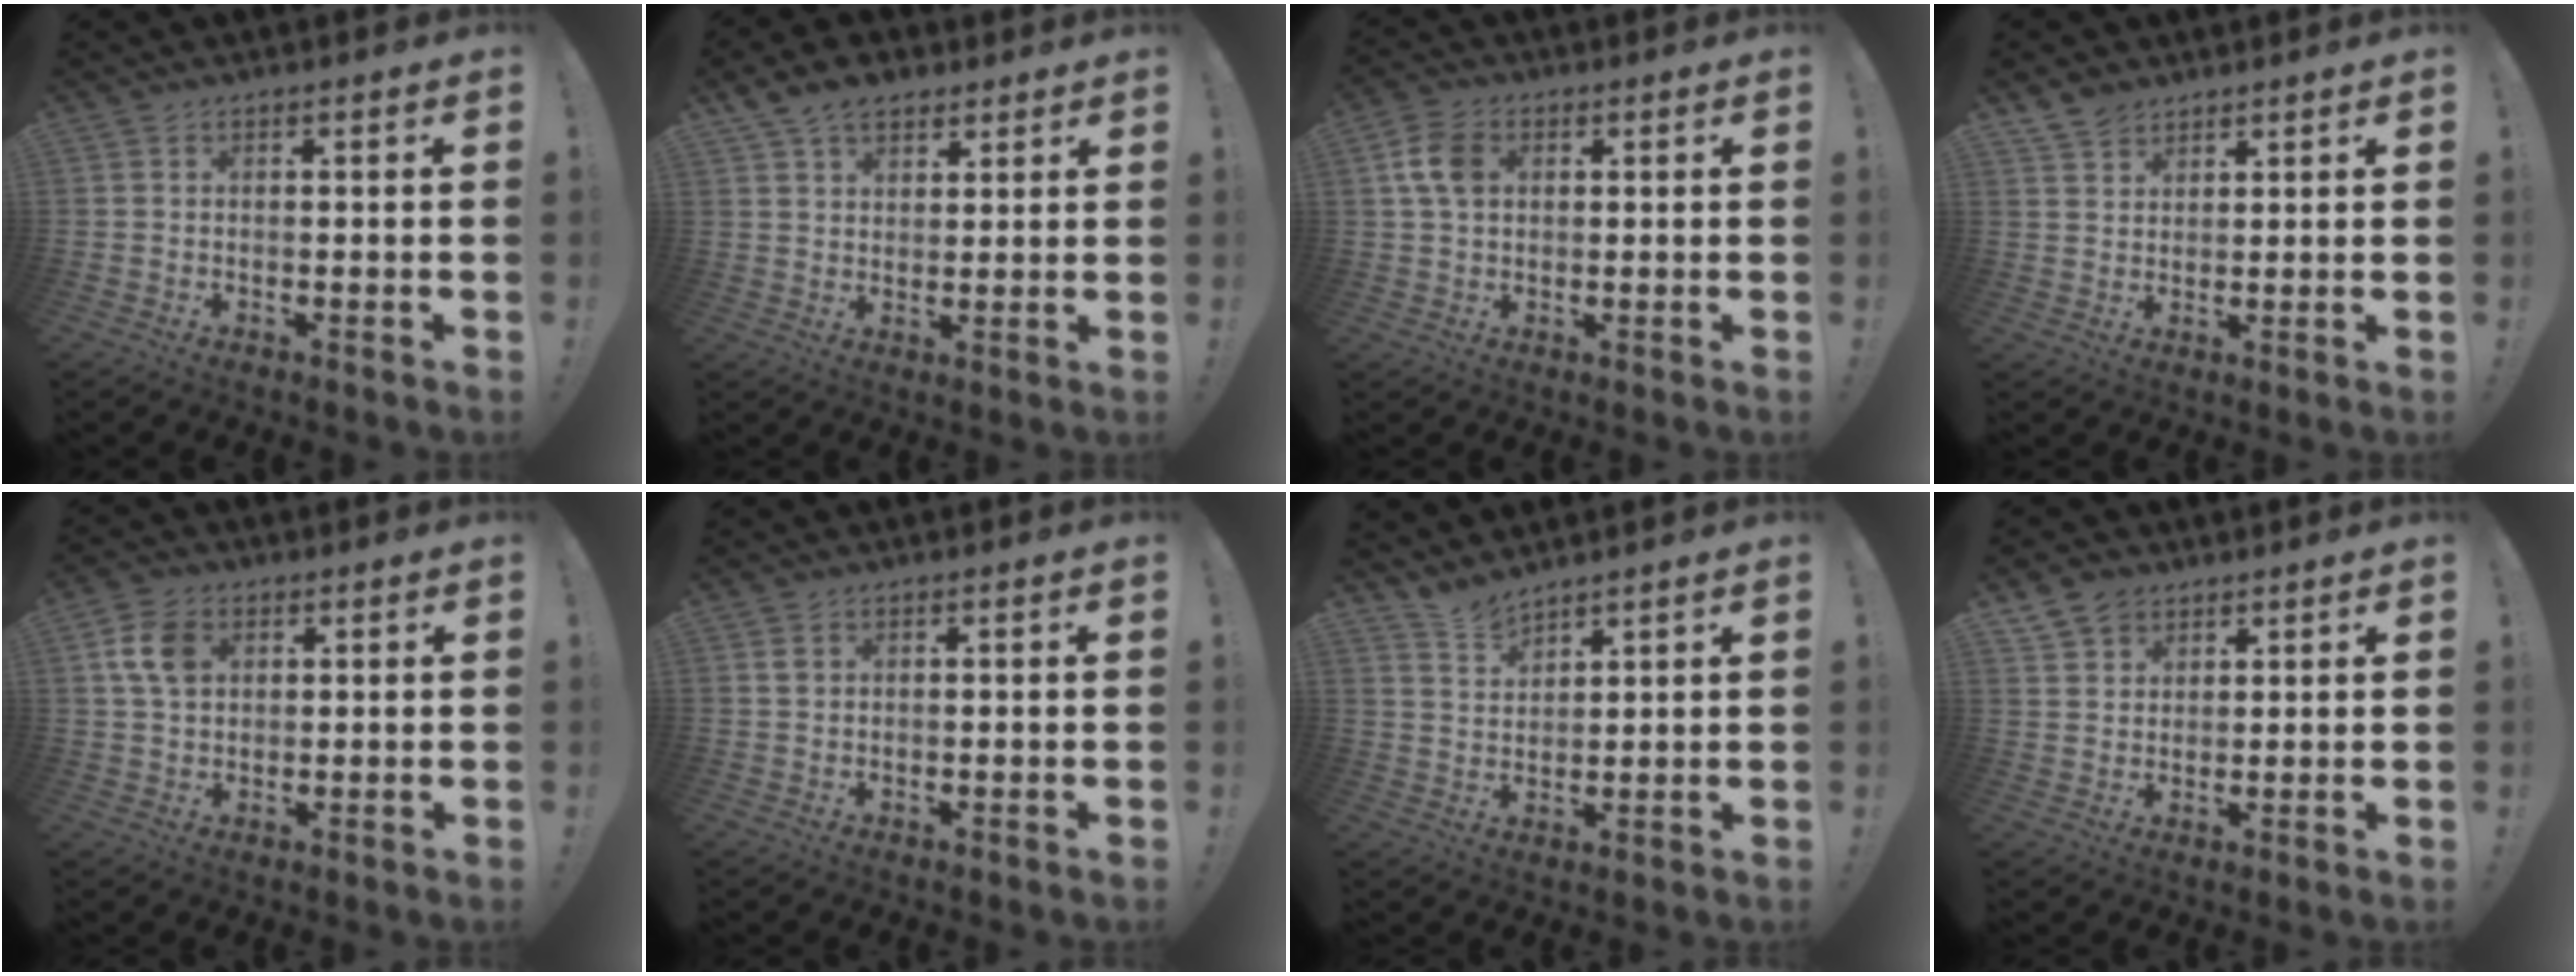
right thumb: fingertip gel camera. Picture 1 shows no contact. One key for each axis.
{"total": 8.4, "fx": 5.7, "fy": 5.3, "fz": 3.1, "tx": -0.049, "ty": -0.022, "tz": 0.110}
{"total": 8.0, "fx": 1.9, "fy": 5.8, "fz": 5.3, "tx": -0.100, "ty": 0.013, "tz": 0.040}
{"total": 4.5, "fx": 3.7, "fy": 2.4, "fz": 0.6, "tx": -0.013, "ty": -0.020, "tz": 0.072}
{"total": 8.3, "fx": 2.5, "fy": 6.0, "fz": 5.2, "tx": -0.095, "ty": 0.010, "tz": 0.051}
{"total": 1.1, "fx": 0.5, "fy": 1.0, "fz": 0.3, "tx": -0.004, "ty": 0.004, "tz": 0.009}
{"total": 5.5, "fx": 5.1, "fy": 1.4, "fz": 1.3, "tx": -0.031, "ty": -0.034, "tz": 0.098}
{"total": 6.2, "fx": 4.3, "fy": 4.3, "fz": 1.3, "tx": -0.025, "ty": -0.018, "tz": 0.083}